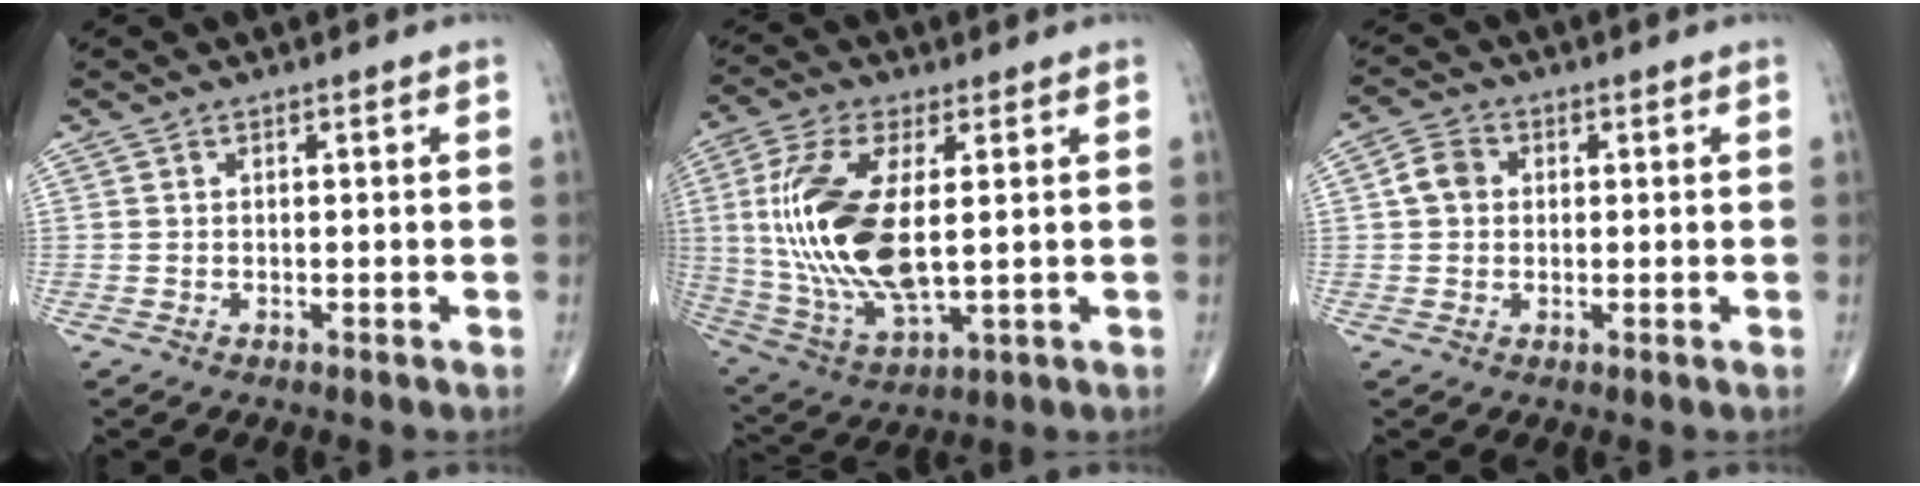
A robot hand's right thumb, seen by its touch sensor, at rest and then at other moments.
{"total": 19.1, "force": [1.6, 8.3, 17.1], "torque": [-0.371, -0.016, 0.038]}
{"total": 4.3, "force": [0.5, 3.6, 2.3], "torque": [-0.036, 0.011, 0.004]}